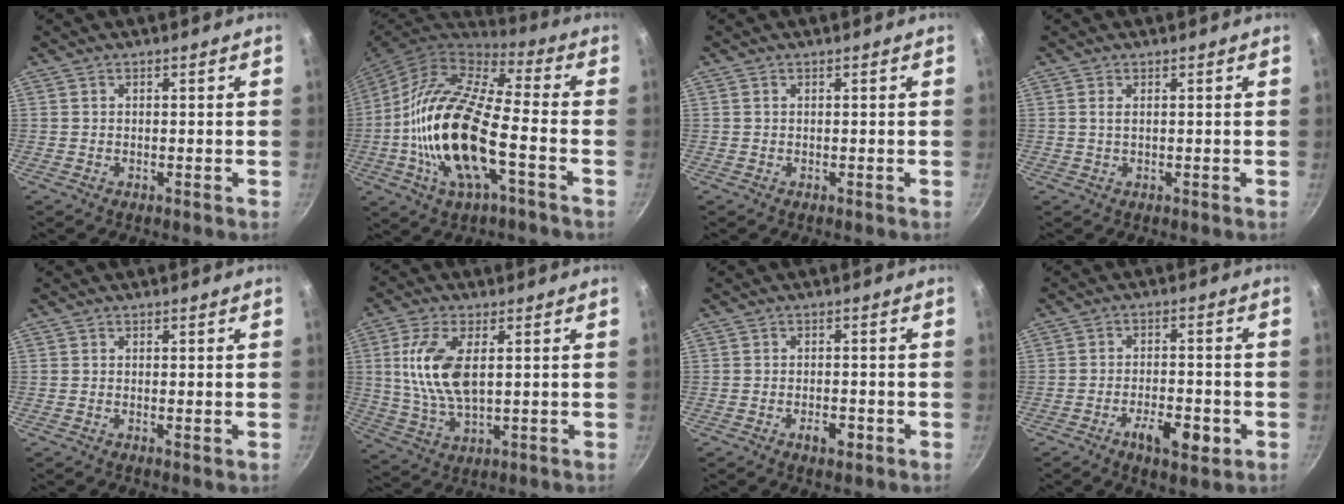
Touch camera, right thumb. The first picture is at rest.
{"total": 21.4, "force": [-4.6, 8.1, 19.2], "torque": [-0.375, 0.026, -0.106]}
{"total": 0.0}
{"total": 0.9, "force": [0.2, 0.3, 0.9], "torque": [-0.017, -0.001, 0.004]}
{"total": 0.6, "force": [0.1, 0.1, 0.6], "torque": [-0.010, -0.004, -0.001]}
{"total": 11.4, "force": [2.1, 5.4, 9.9], "torque": [-0.193, -0.006, 0.045]}
{"total": 3.4, "force": [-1.5, 1.7, 2.6], "torque": [-0.033, 0.012, -0.022]}
{"total": 7.8, "force": [-3.2, 3.3, 6.4], "torque": [-0.089, 0.015, -0.049]}